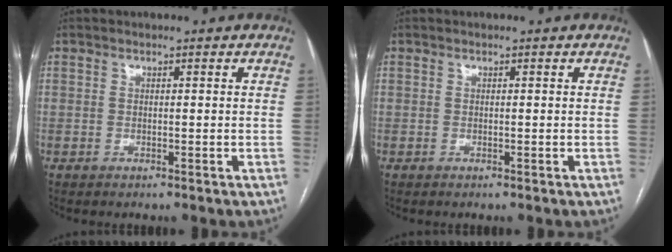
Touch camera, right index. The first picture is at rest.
{"total": 0.0}